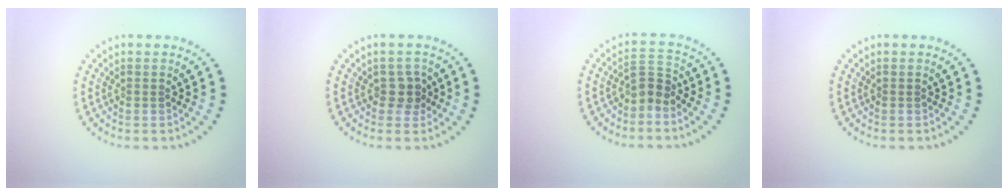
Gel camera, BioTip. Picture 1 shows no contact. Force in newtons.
{"total": 1.7, "press": 1.5, "slide": 0.8}
{"total": 2.3, "press": 1.6, "slide": 1.6}
{"total": 0.0}